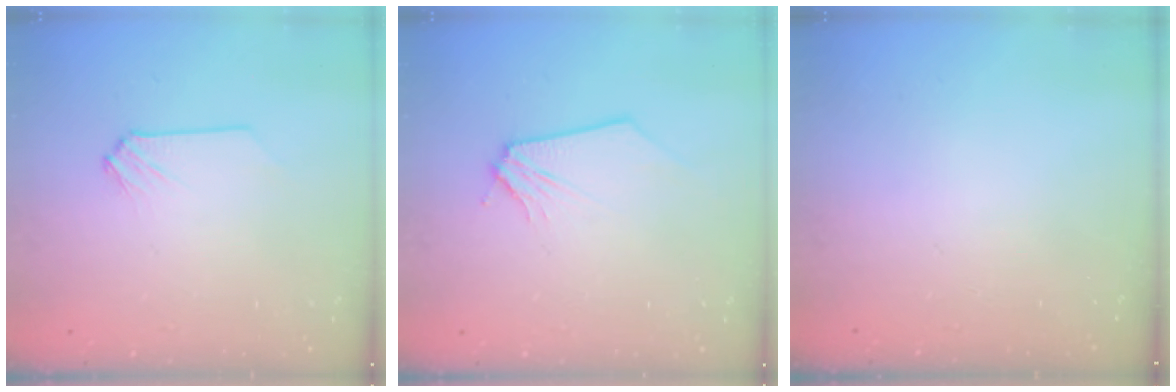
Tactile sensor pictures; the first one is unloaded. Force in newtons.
{"total": 0.0}
{"total": 0.0}